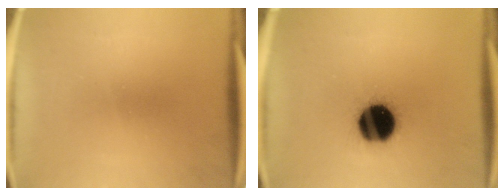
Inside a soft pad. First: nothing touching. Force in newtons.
{"total": 18.4}